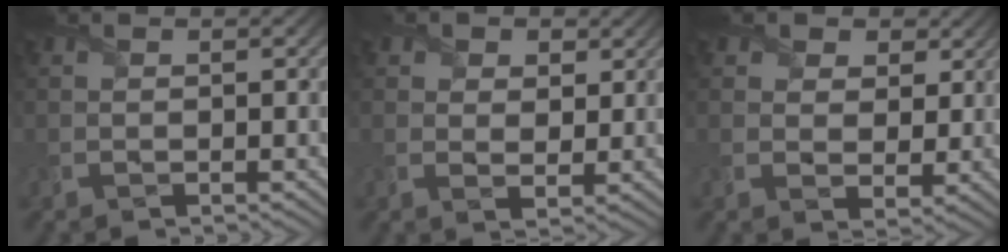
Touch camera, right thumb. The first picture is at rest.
{"total": 3.9, "force": [2.1, 2.7, 1.9], "torque": [-0.039, -0.008, 0.027]}
{"total": 7.5, "force": [3.7, 5.5, 3.5], "torque": [-0.089, -0.002, 0.062]}